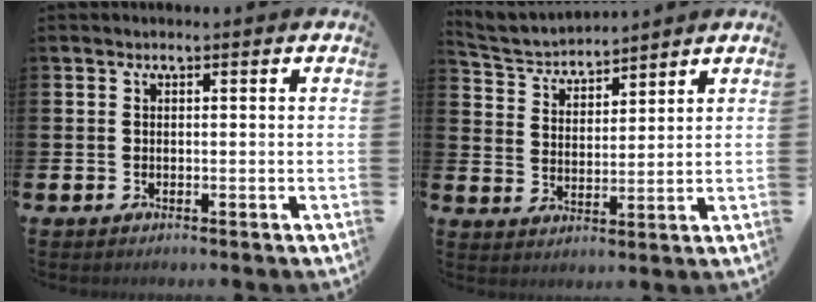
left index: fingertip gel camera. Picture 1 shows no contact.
{"total": 3.9, "force": [3.8, 0.9, 0.0], "torque": [-0.018, -0.030, 0.065]}